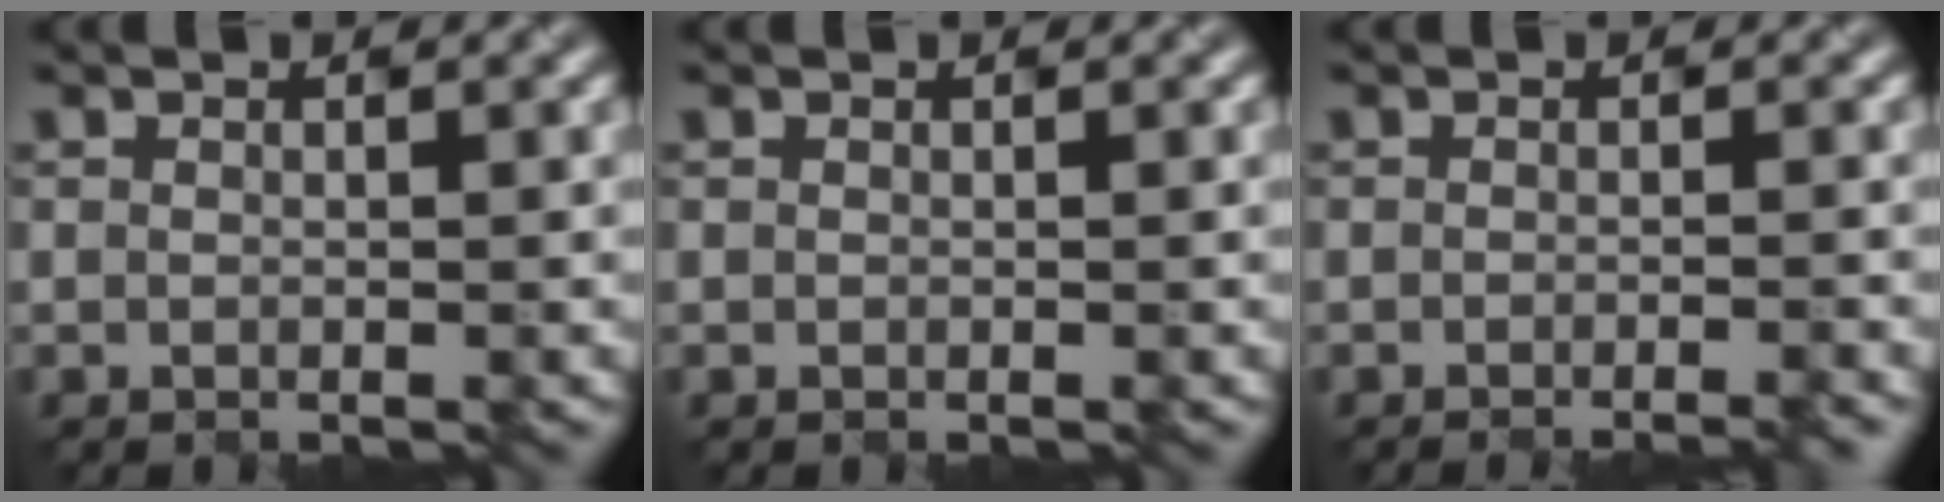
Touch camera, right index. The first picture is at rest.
{"total": 0.0}
{"total": 2.7, "force": [-1.2, 0.9, 2.2], "torque": [0.003, 0.000, -0.017]}